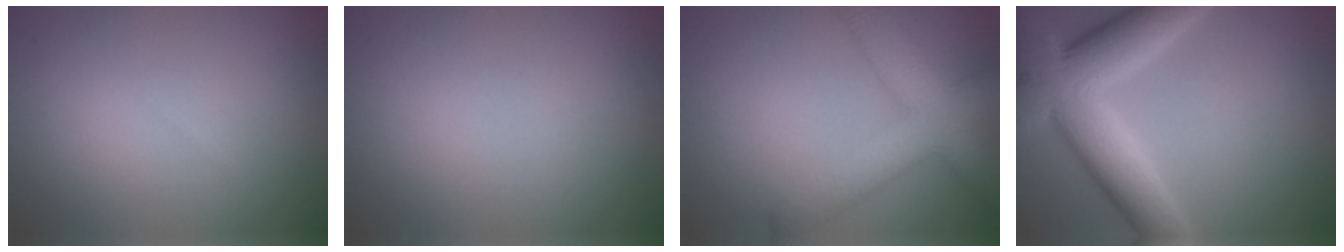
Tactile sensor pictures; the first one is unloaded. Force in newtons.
{"total": 0.0}
{"total": 7.6, "press": 7.6, "slide": 0.4}
{"total": 10.6, "press": 10.6, "slide": 0.5}